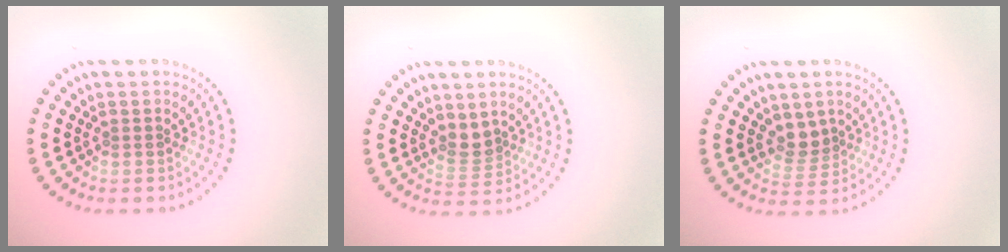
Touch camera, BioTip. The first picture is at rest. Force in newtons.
{"total": 2.1, "press": 1.6, "slide": 1.3}
{"total": 2.2, "press": 1.7, "slide": 1.4}